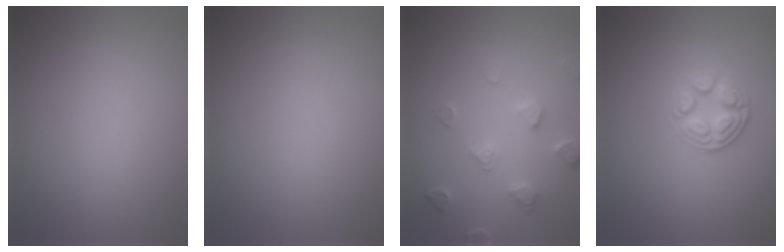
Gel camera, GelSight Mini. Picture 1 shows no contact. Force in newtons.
{"total": 0.0}
{"total": 3.2, "press": 3.2, "slide": 0.8}
{"total": 3.7, "press": 2.8, "slide": 2.5}